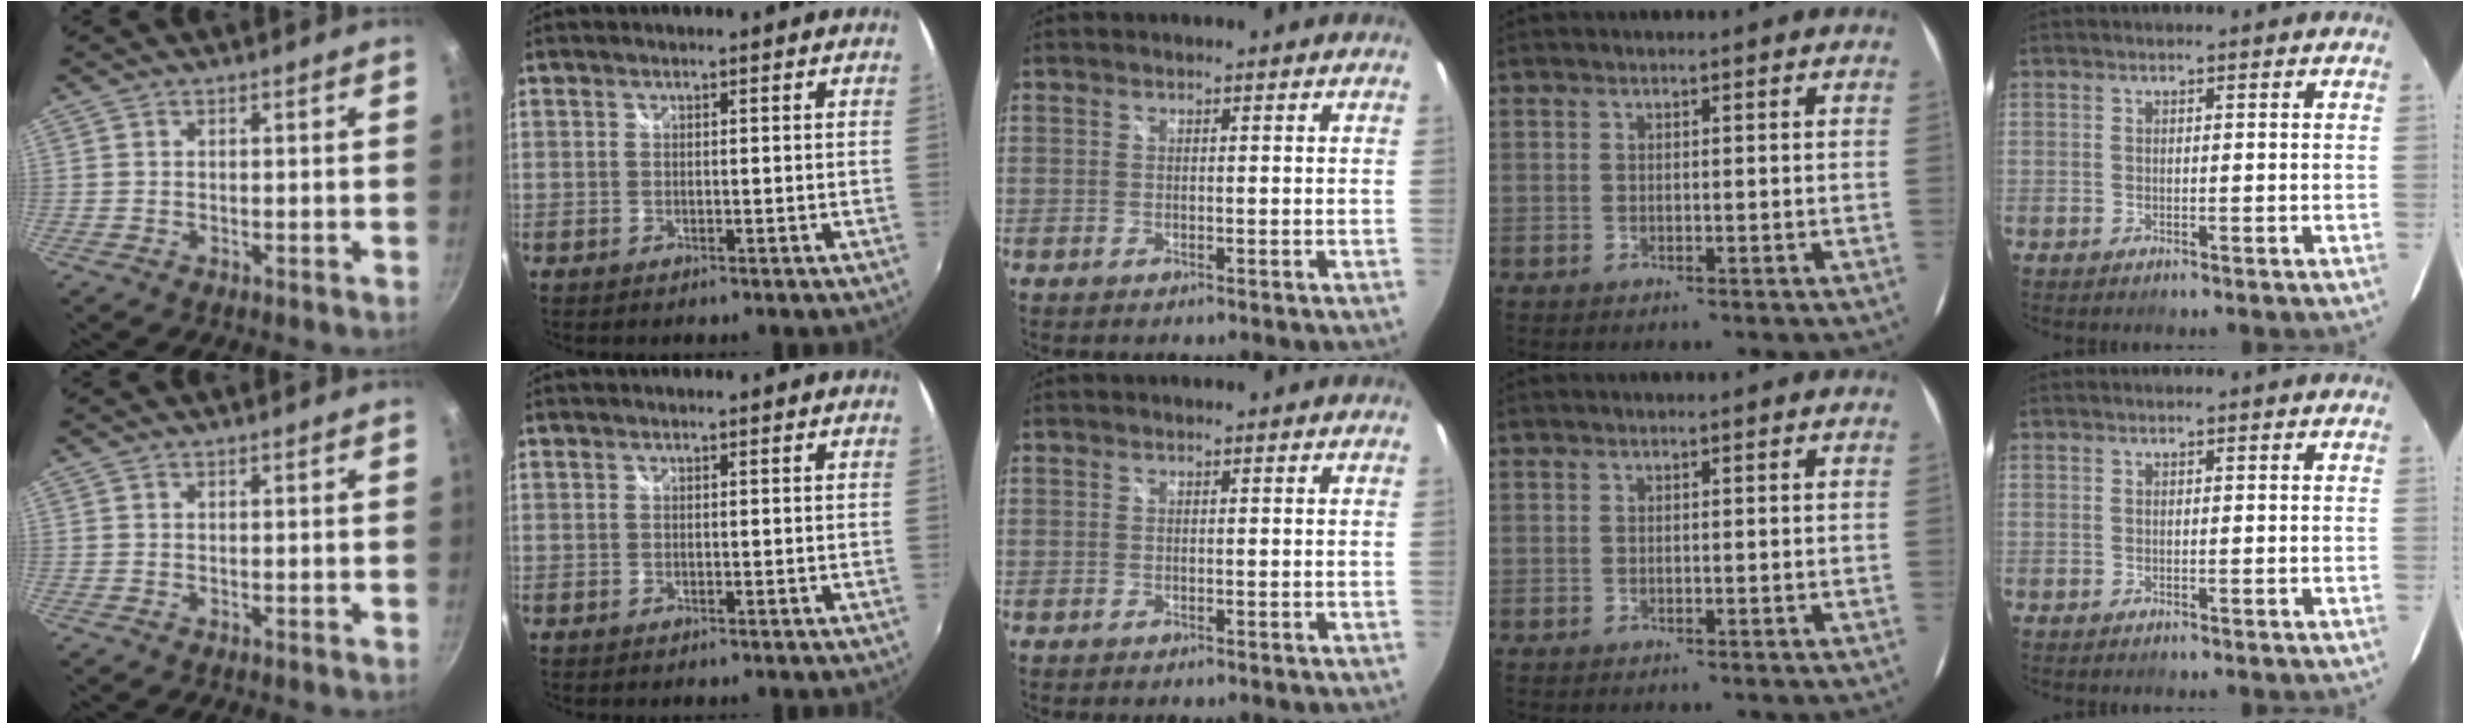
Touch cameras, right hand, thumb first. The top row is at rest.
{}